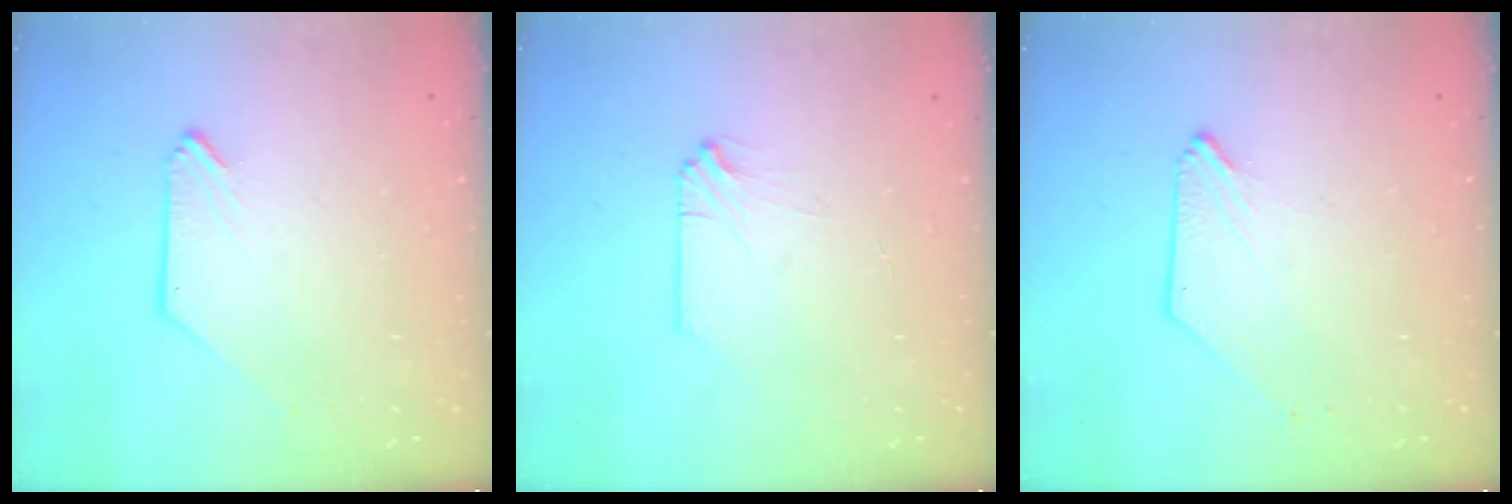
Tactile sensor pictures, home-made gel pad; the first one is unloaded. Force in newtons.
{"total": 0.0}
{"total": 0.0}